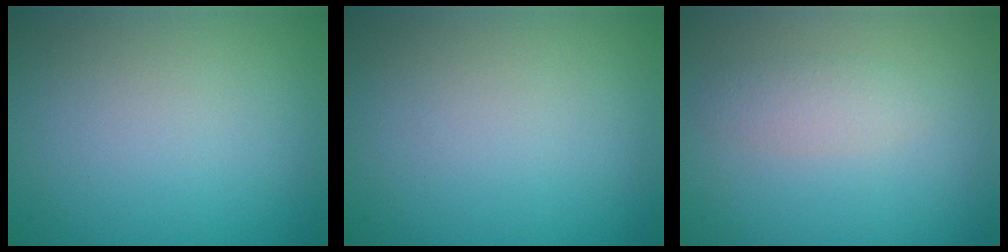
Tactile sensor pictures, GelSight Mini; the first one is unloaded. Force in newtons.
{"total": 0.0}
{"total": 1.7, "press": 1.7, "slide": 0.1}